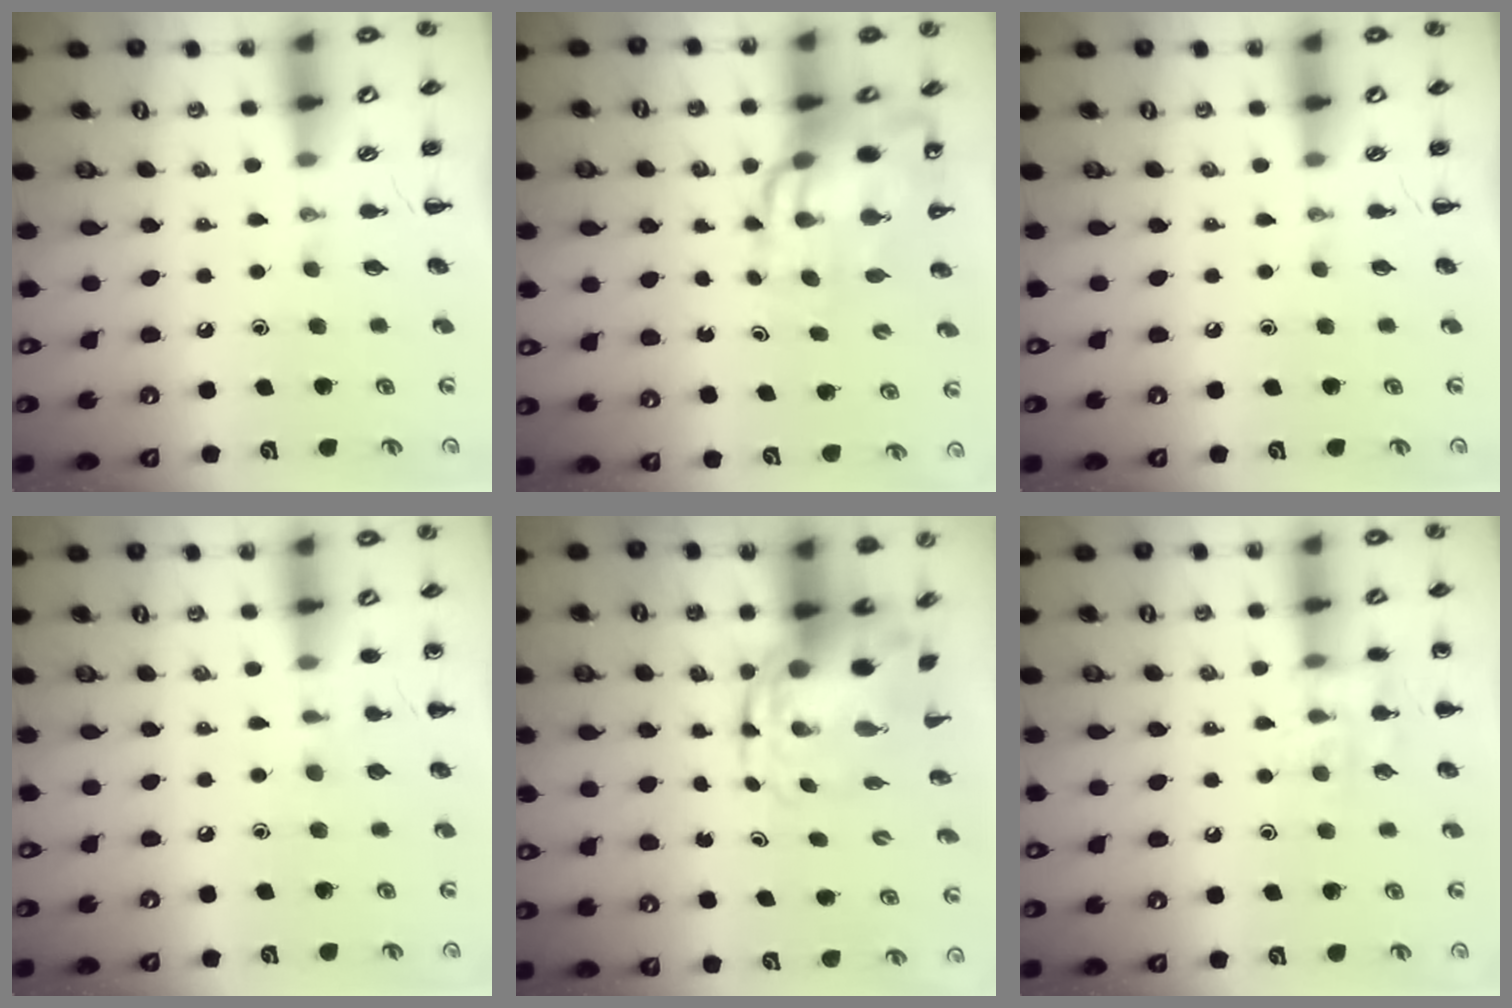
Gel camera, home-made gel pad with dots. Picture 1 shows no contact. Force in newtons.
{"total": 12.5, "press": 11.9, "slide": 3.8}
{"total": 0.0}
{"total": 5.6, "press": 5.3, "slide": 1.7}
{"total": 6.5, "press": 6.4, "slide": 1.3}
{"total": 10.2, "press": 10.2, "slide": 0.6}